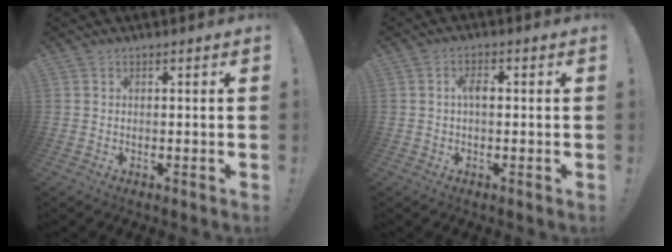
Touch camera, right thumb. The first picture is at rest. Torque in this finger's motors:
{"motor_torque": [0.28, 0.56, 0.24, -0.28, -0.03]}